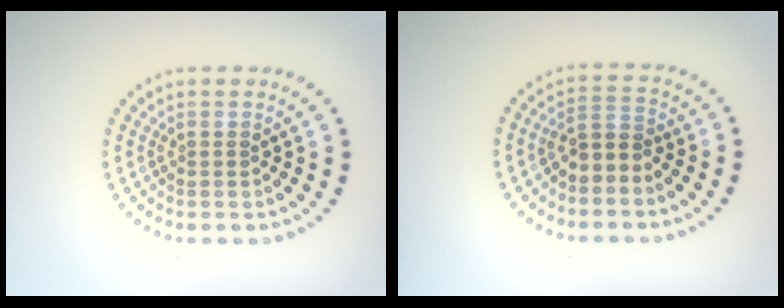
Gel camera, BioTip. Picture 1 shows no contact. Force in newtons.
{"total": 2.4, "press": 2.1, "slide": 1.3}